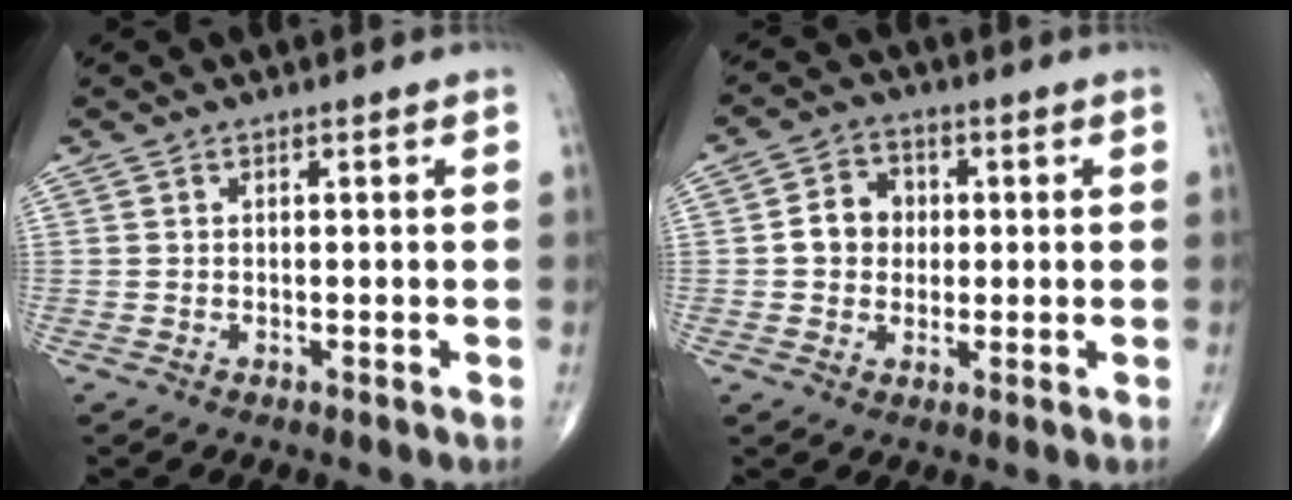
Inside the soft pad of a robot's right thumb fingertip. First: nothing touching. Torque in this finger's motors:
{"motor_torque": [0.94, 0.97, 0.36, -0.23, 0.04]}